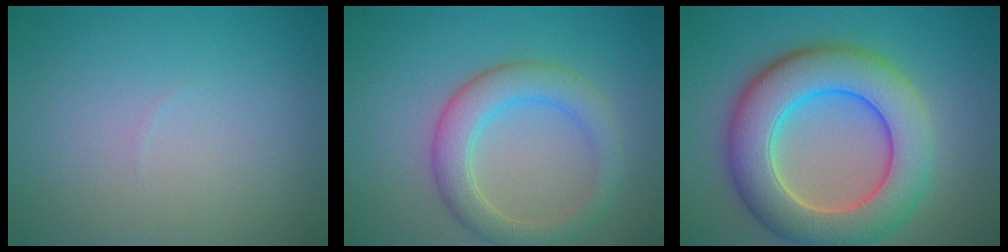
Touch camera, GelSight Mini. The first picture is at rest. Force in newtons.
{"total": 4.4, "press": 4.4, "slide": 0.2}
{"total": 10.0, "press": 10.0, "slide": 0.4}